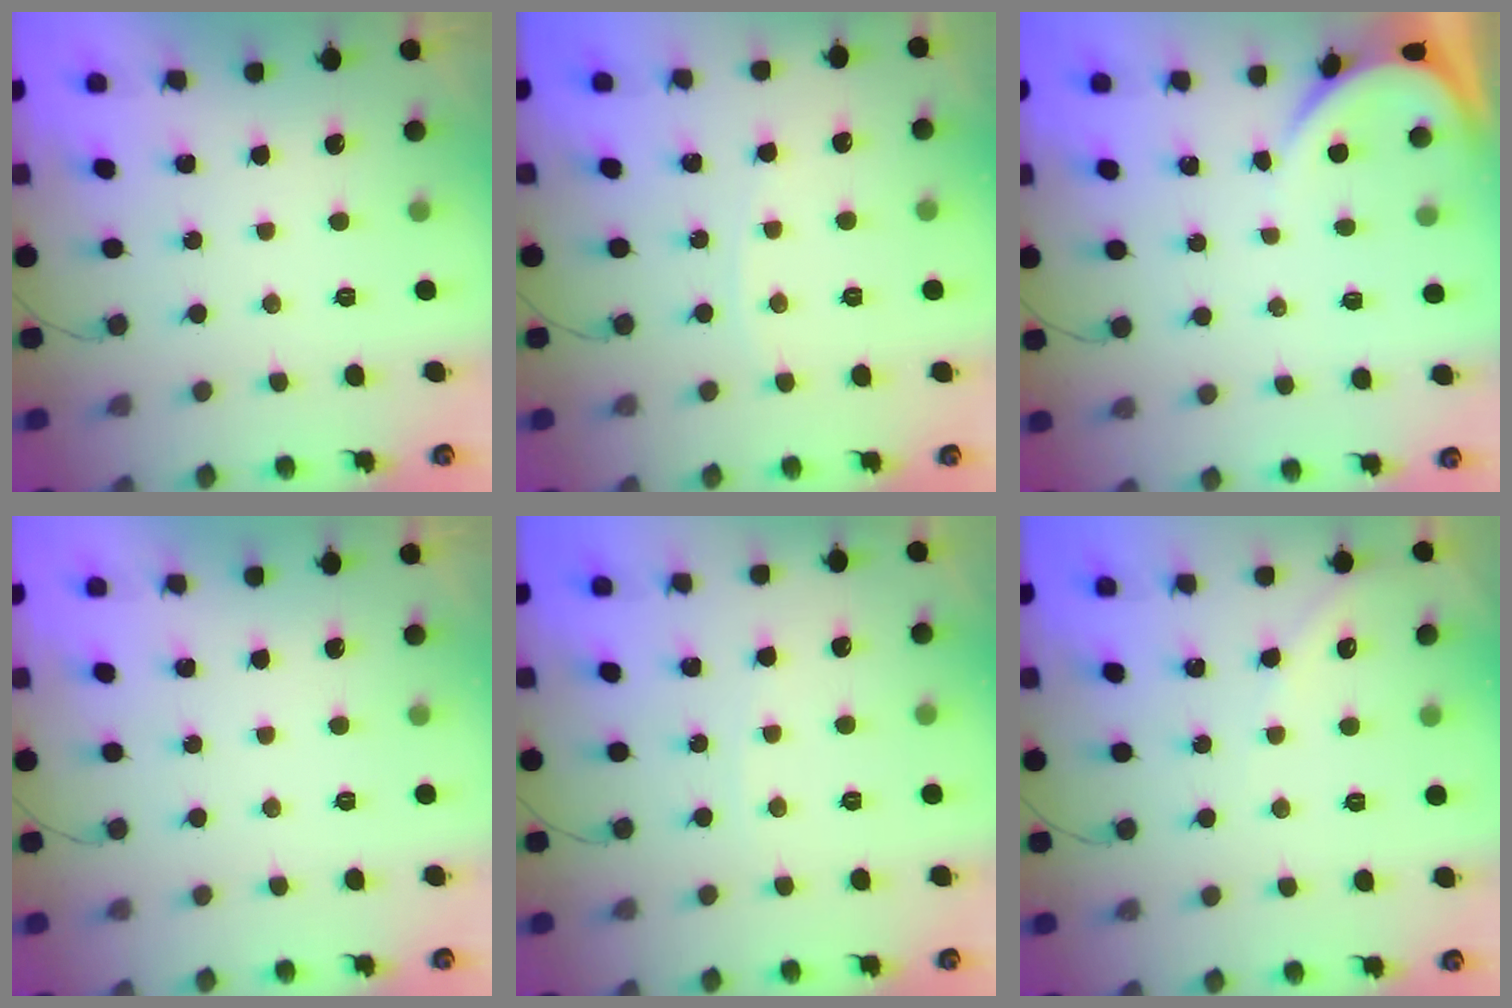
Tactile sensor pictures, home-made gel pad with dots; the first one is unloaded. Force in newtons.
{"total": 2.6, "press": 2.6, "slide": 0.2}
{"total": 2.1, "press": 2.1, "slide": 0.2}
{"total": 0.0}
{"total": 2.8, "press": 2.8, "slide": 0.3}
{"total": 2.2, "press": 2.2, "slide": 0.4}